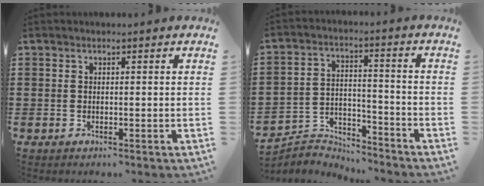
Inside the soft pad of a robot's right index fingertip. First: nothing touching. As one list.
[{"total": 5.1, "force": [-5.0, 1.1, 0.1], "torque": [-0.011, 0.013, -0.103]}]